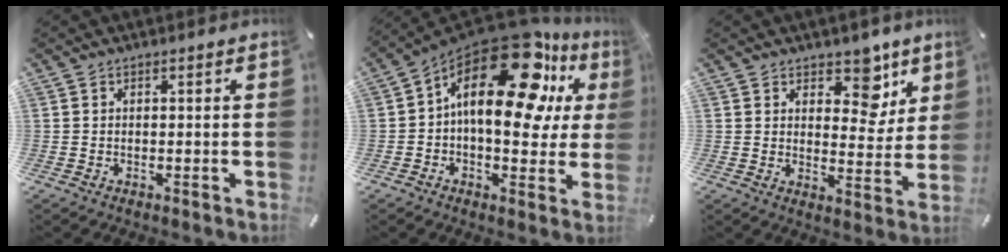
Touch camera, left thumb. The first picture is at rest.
{"total": 23.8, "force": [9.9, 11.2, 18.5], "torque": [-0.293, -0.068, 0.161]}
{"total": 9.6, "force": [6.4, 5.7, 4.4], "torque": [-0.026, -0.057, 0.104]}